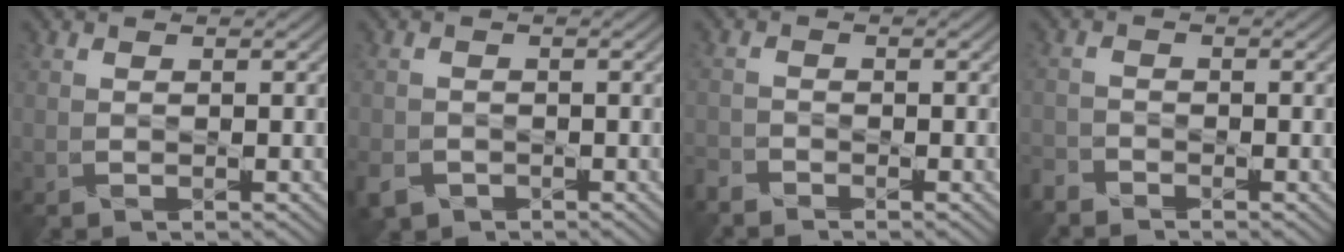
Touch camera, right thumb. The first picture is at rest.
{"total": 3.0, "force": [-1.8, 2.2, 1.1], "torque": [-0.033, -0.012, -0.039]}
{"total": 2.1, "force": [-2.0, 0.5, 0.3], "torque": [-0.009, -0.007, -0.051]}
{"total": 2.4, "force": [-2.3, 0.5, 0.3], "torque": [-0.009, -0.008, -0.057]}